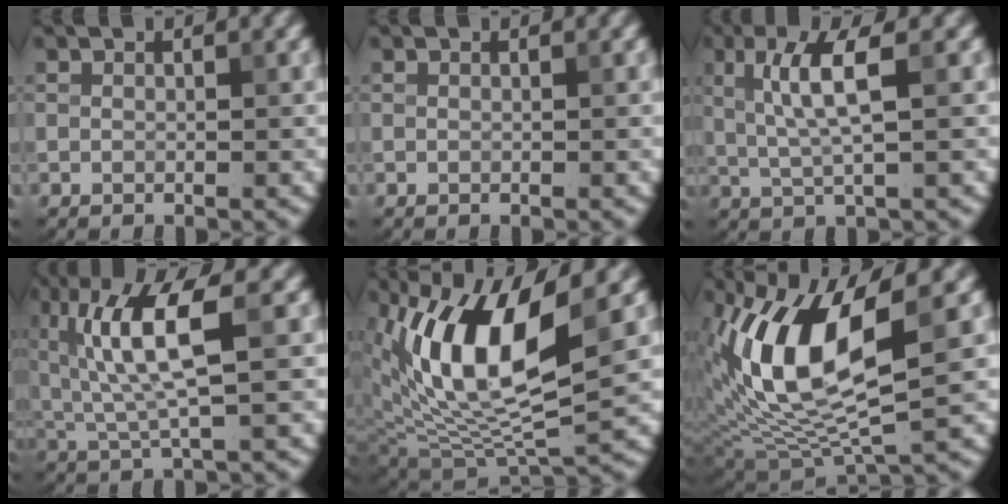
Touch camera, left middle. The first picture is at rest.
{"total": 0.0}
{"total": 4.5, "force": [1.0, 0.7, 4.3], "torque": [-0.088, 0.001, 0.023]}
{"total": 6.9, "force": [1.6, 1.5, 6.6], "torque": [-0.131, 0.000, 0.032]}
{"total": 10.8, "force": [3.4, 4.3, 9.3], "torque": [-0.174, -0.010, 0.066]}
{"total": 11.0, "force": [2.6, 4.3, 9.7], "torque": [-0.203, -0.006, 0.052]}